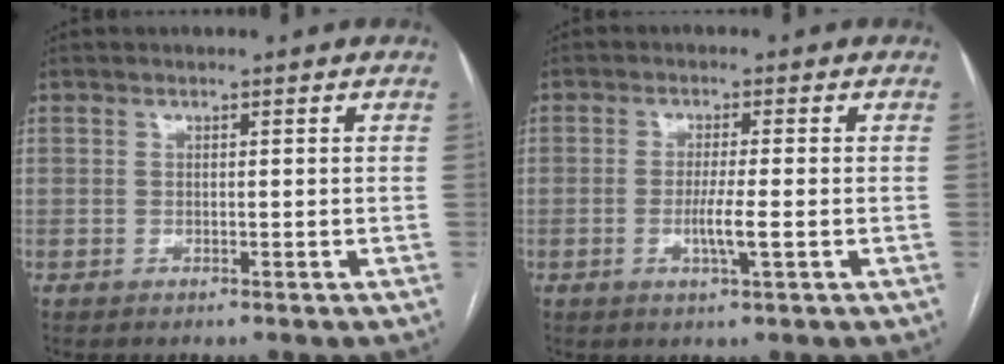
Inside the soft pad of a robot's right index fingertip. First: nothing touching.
{"total": 3.7, "force": [-0.9, -0.3, 3.6], "torque": [-0.072, -0.008, -0.017]}